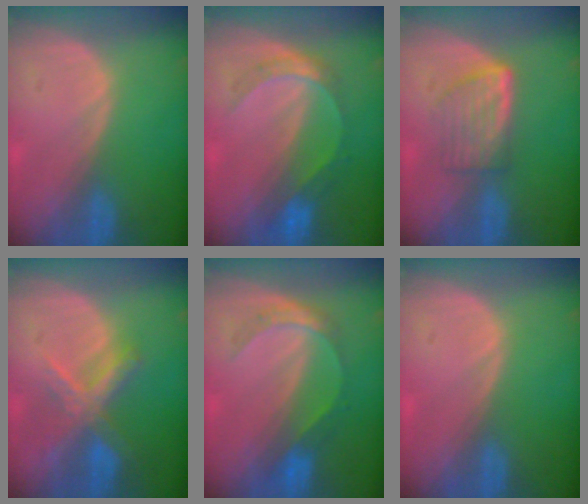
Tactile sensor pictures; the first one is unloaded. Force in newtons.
{"total": 5.8, "press": 5.1, "slide": 2.7}
{"total": 5.8, "press": 5.2, "slide": 2.5}
{"total": 7.3, "press": 6.2, "slide": 3.8}
{"total": 5.3, "press": 5.0, "slide": 1.6}
{"total": 0.6, "press": 0.1, "slide": 0.6}